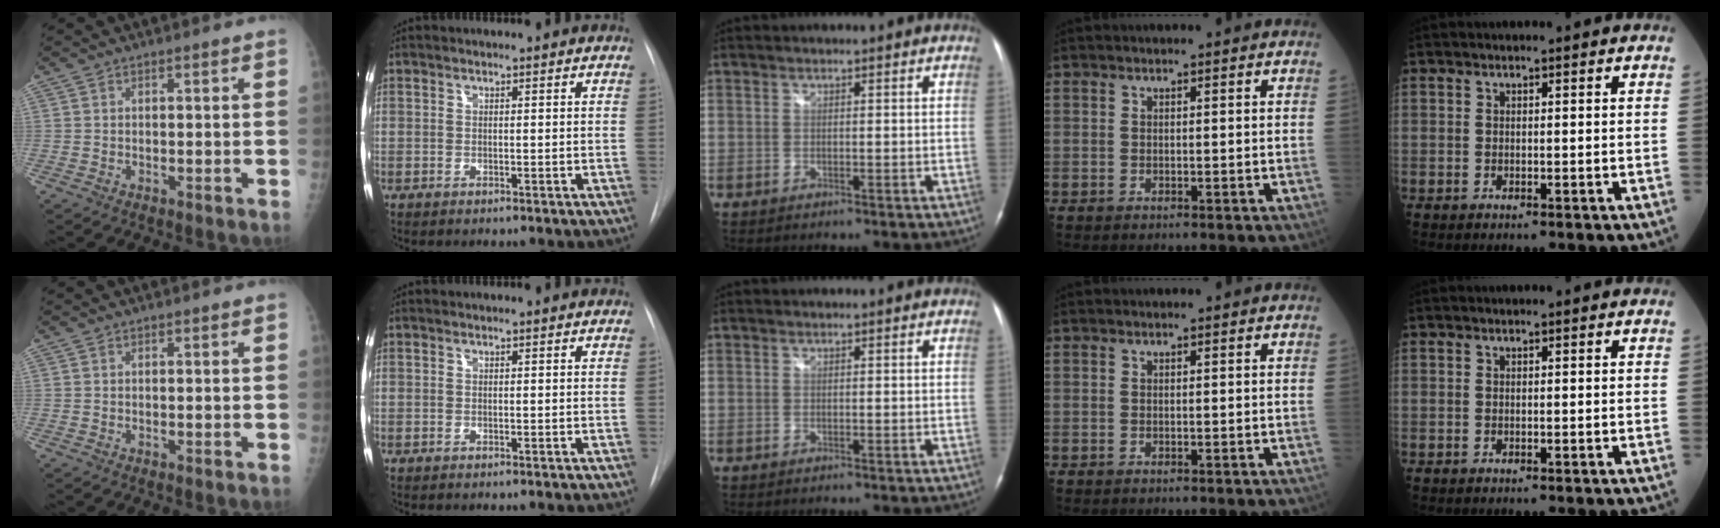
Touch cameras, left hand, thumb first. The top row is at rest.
{}